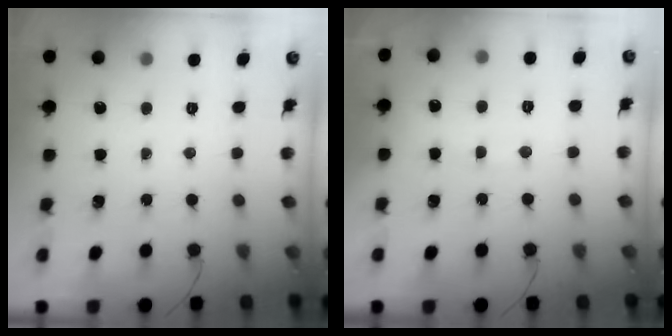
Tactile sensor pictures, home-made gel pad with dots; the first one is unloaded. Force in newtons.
{"total": 7.3, "press": 7.2, "slide": 0.9}